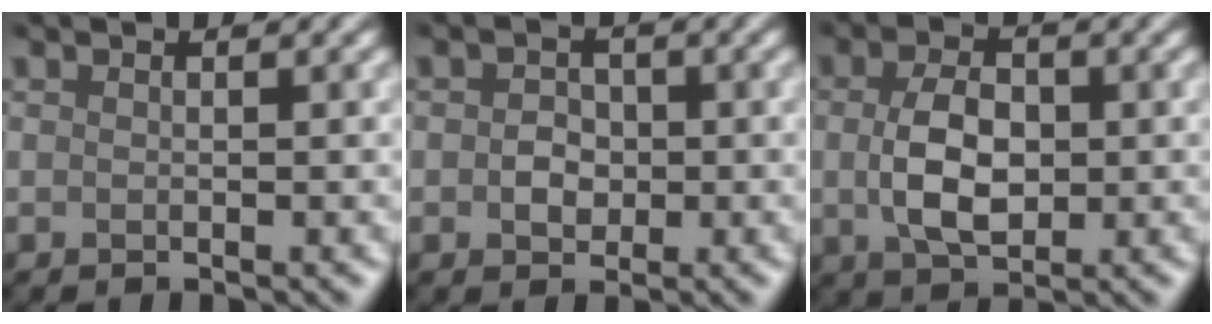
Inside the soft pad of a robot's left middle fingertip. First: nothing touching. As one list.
[{"total": 1.5, "force": [-0.1, 1.4, 0.5], "torque": [-0.004, 0.000, -0.007]}, {"total": 4.1, "force": [0.1, 2.5, 3.3], "torque": [-0.077, -0.002, 0.007]}]